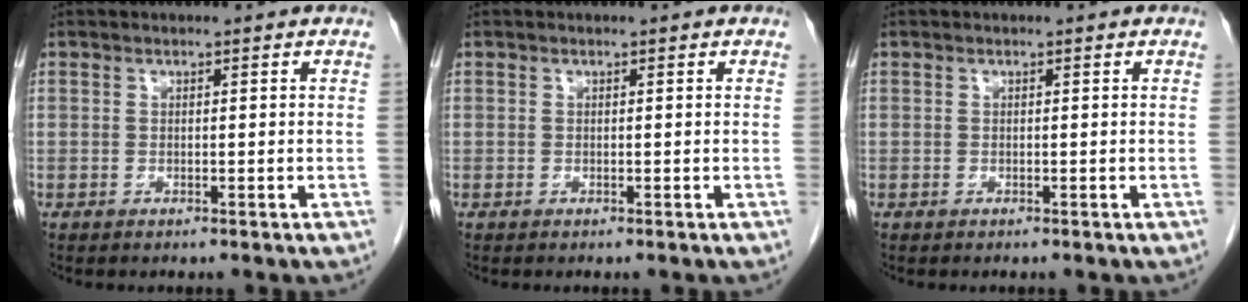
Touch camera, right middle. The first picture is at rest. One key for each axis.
{"total": 0.0}
{"total": 0.0}